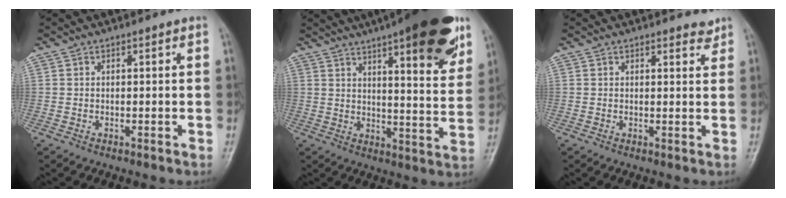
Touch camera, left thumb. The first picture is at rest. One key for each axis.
{"total": 22.9, "fx": 14.1, "fy": 5.4, "fz": 17.3, "tx": -0.218, "ty": -0.040, "tz": 0.188}
{"total": 1.9, "fx": 1.7, "fy": 0.6, "fz": 0.8, "tx": -0.001, "ty": -0.012, "tz": 0.019}